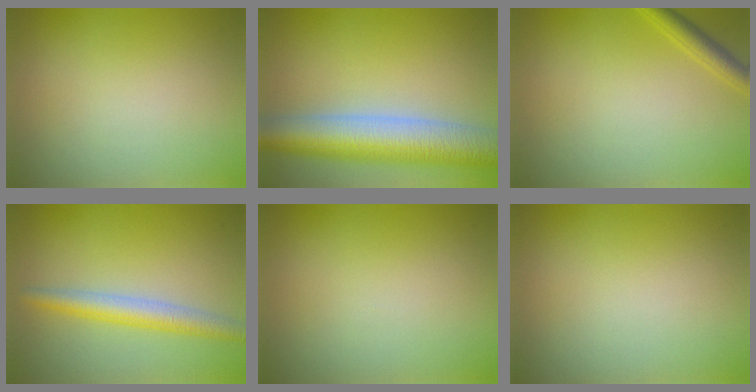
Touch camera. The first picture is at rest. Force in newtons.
{"total": 9.1, "press": 9.1, "slide": 0.5}
{"total": 2.0, "press": 2.0, "slide": 0.2}
{"total": 3.4, "press": 3.4, "slide": 0.0}
{"total": 0.0}
{"total": 0.0}